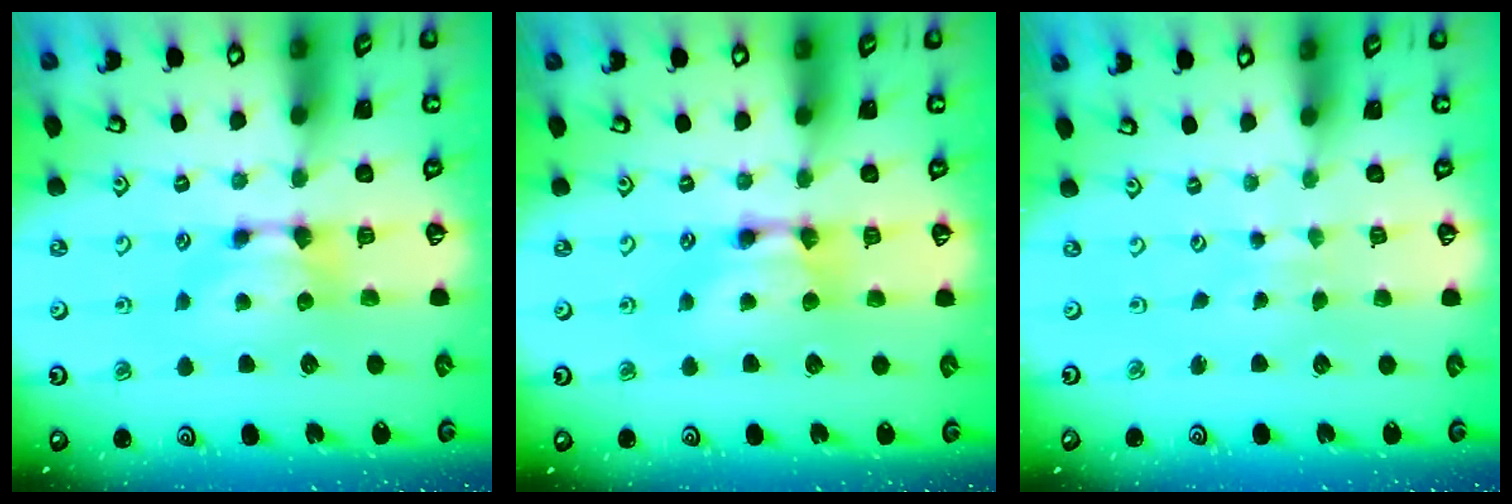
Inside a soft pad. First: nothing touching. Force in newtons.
{"total": 2.0, "press": 2.0, "slide": 0.1}
{"total": 4.5, "press": 4.5, "slide": 0.3}